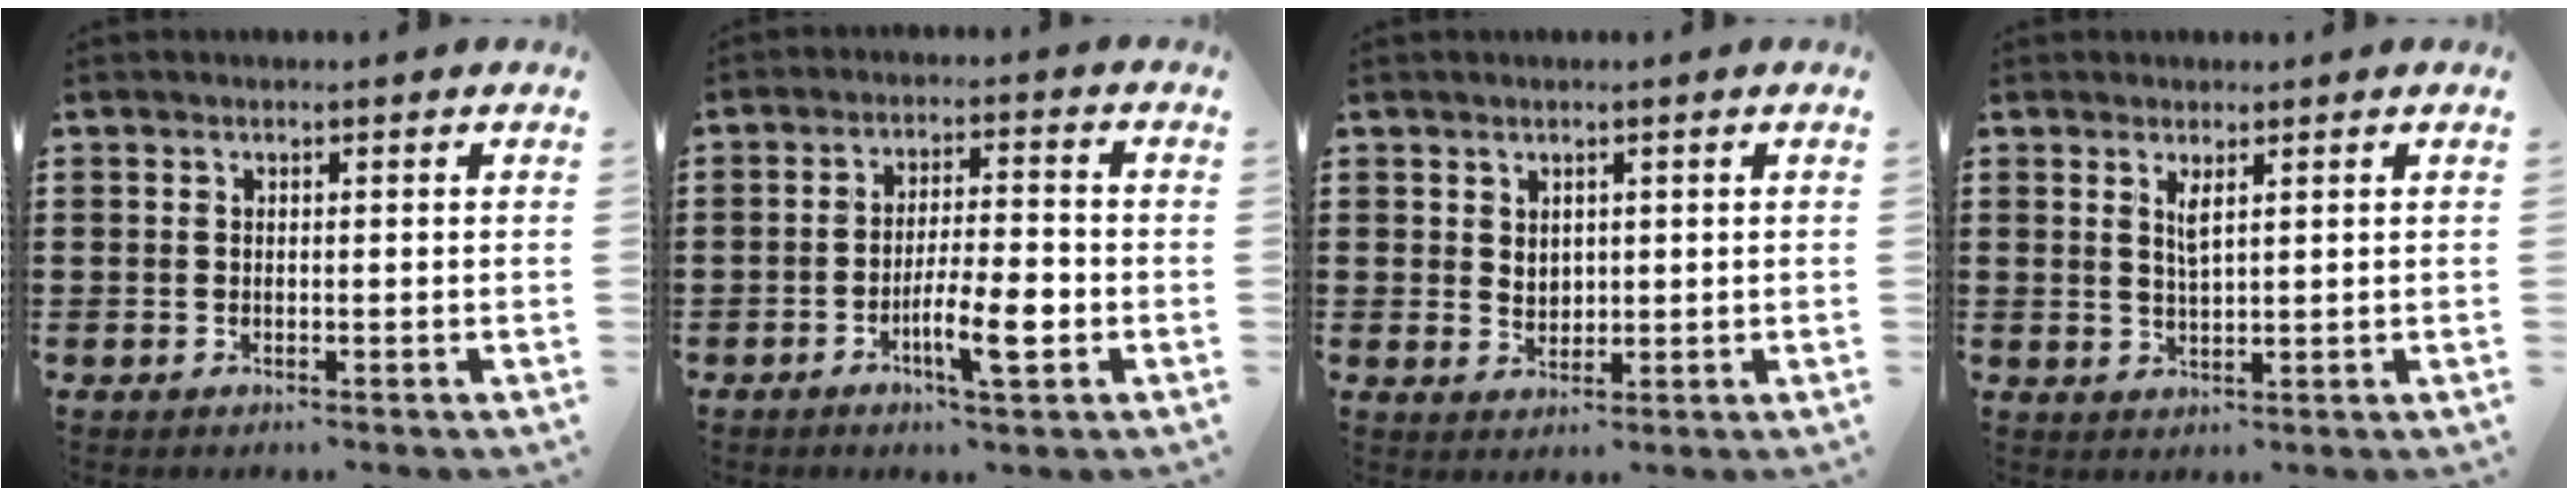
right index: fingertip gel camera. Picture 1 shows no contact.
{"total": 7.4, "force": [-2.8, 1.3, 6.7], "torque": [-0.120, -0.006, -0.051]}
{"total": 2.0, "force": [1.0, 1.5, 0.8], "torque": [-0.012, 0.004, 0.016]}
{"total": 2.3, "force": [1.3, 0.4, 1.9], "torque": [-0.040, 0.002, 0.021]}